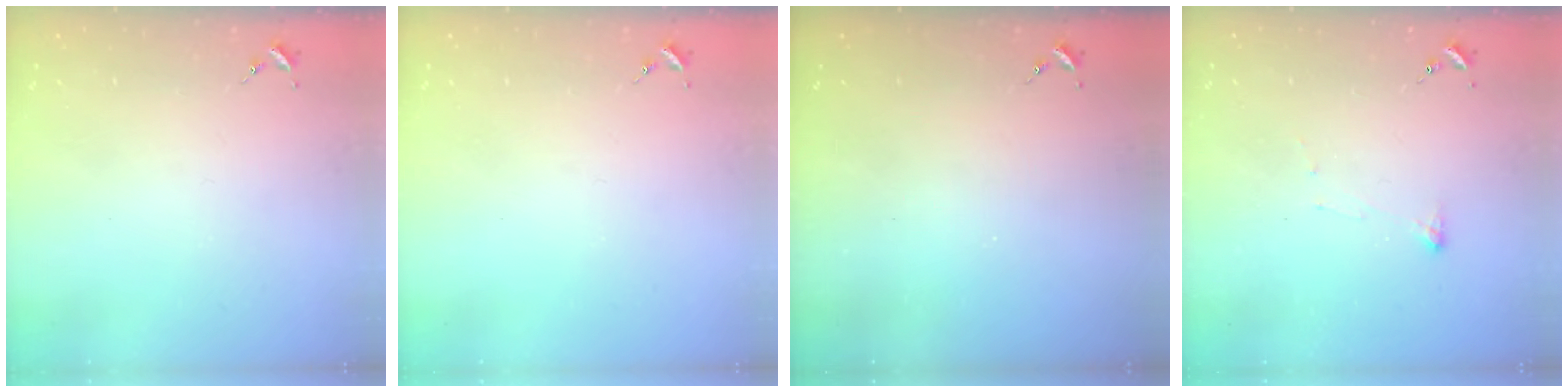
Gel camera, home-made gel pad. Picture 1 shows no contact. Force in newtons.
{"total": 0.0}
{"total": 0.0}
{"total": 3.7, "press": 3.7, "slide": 0.5}